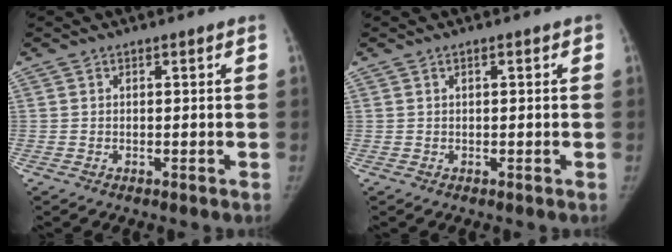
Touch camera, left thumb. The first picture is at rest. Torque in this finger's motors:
{"motor_torque": [-0.24, 0.00, -0.09, 0.72, -0.02]}